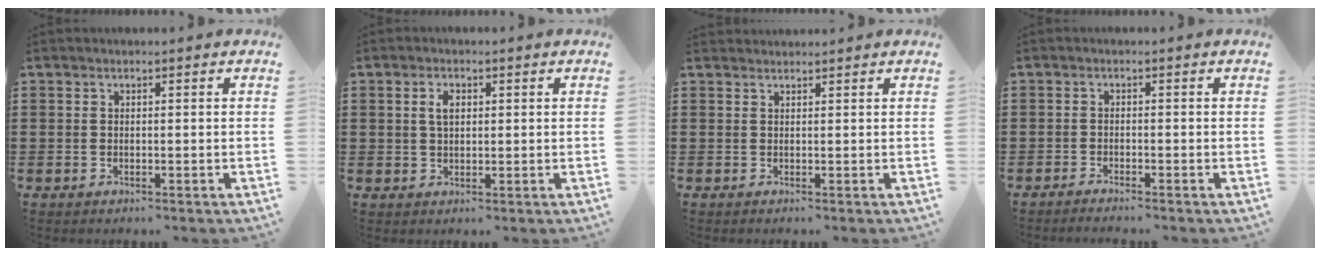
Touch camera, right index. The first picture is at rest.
{"total": 2.5, "force": [0.7, 1.4, 1.9], "torque": [-0.042, 0.009, 0.011]}
{"total": 0.9, "force": [0.8, 0.0, -0.3], "torque": [0.003, 0.003, 0.016]}
{"total": 1.1, "force": [-1.1, -0.1, 0.2], "torque": [-0.004, 0.001, -0.022]}